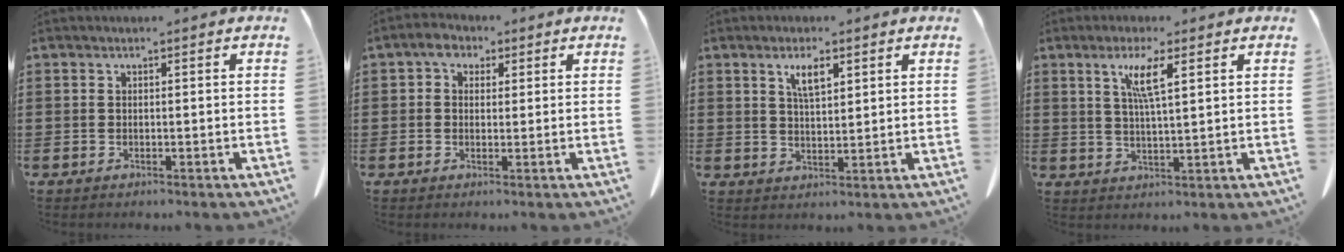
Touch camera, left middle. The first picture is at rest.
{"total": 2.6, "force": [1.3, 1.7, 1.4], "torque": [-0.034, 0.011, 0.022]}
{"total": 3.9, "force": [2.4, 1.2, 2.9], "torque": [-0.054, 0.003, 0.040]}
{"total": 5.4, "force": [2.6, 0.5, 4.7], "torque": [-0.099, 0.004, 0.041]}